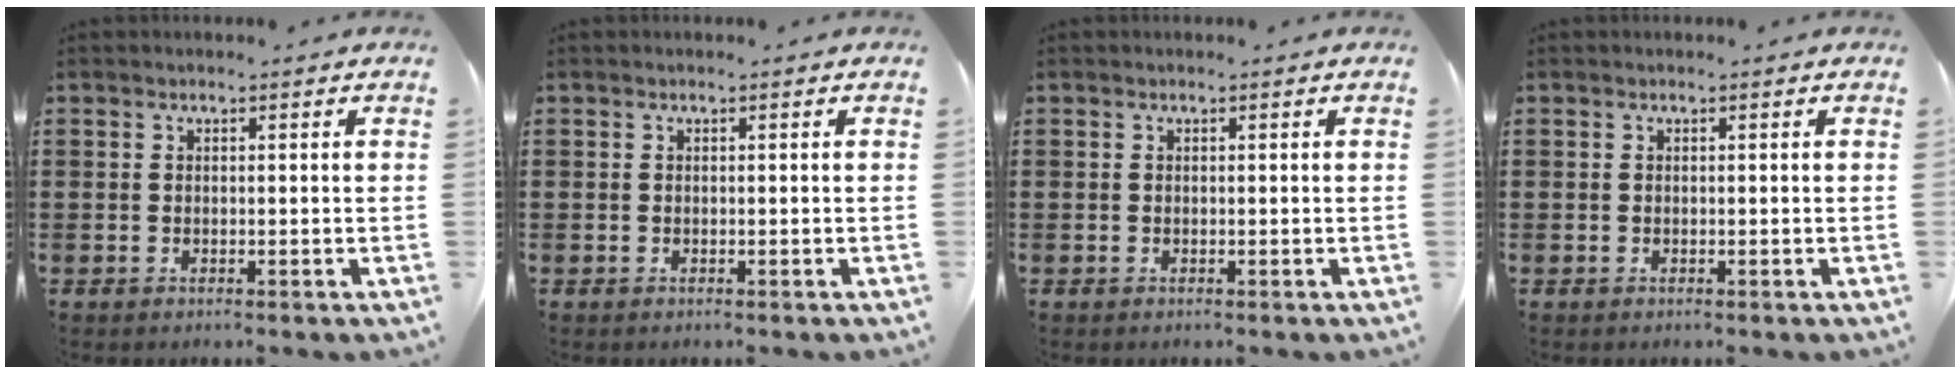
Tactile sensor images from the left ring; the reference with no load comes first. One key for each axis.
{"total": 0.0}
{"total": 0.0}
{"total": 0.0}